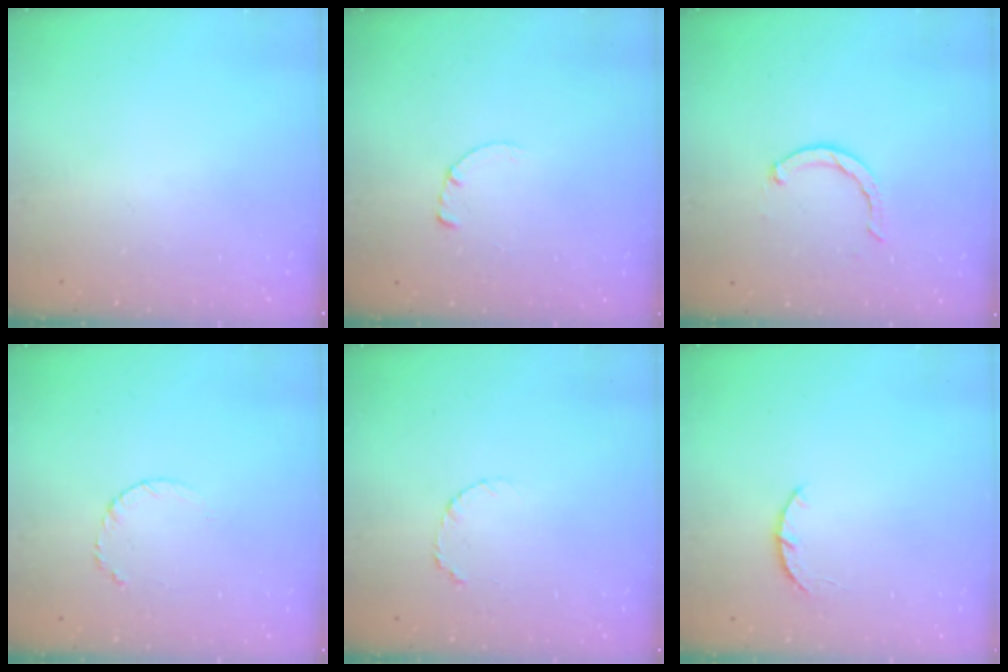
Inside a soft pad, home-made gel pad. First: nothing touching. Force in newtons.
{"total": 0.7, "press": 0.7, "slide": 0.2}
{"total": 1.9, "press": 1.9, "slide": 0.3}
{"total": 3.3, "press": 3.3, "slide": 0.3}
{"total": 3.9, "press": 3.8, "slide": 0.5}
{"total": 2.9, "press": 2.8, "slide": 0.5}